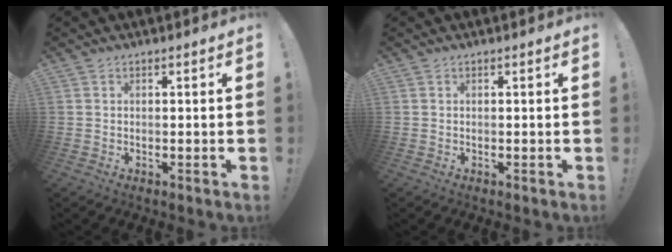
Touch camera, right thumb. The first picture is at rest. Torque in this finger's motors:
{"motor_torque": [-0.18, 0.04, 0.09, 0.23, -0.02]}